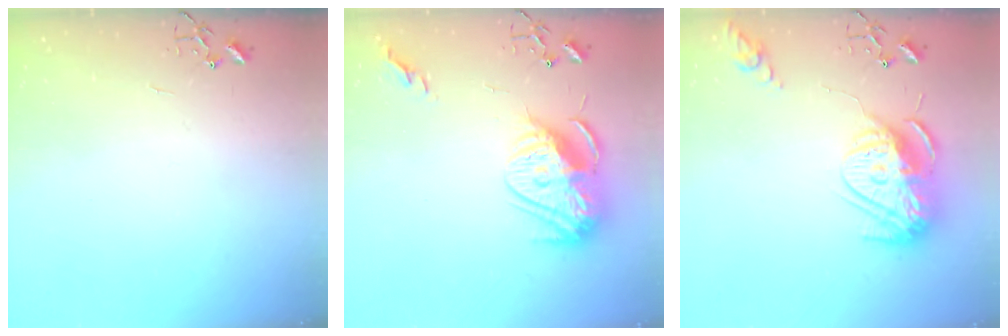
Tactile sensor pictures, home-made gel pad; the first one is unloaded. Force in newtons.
{"total": 15.6, "press": 15.6, "slide": 1.2}
{"total": 16.0, "press": 16.0, "slide": 1.5}